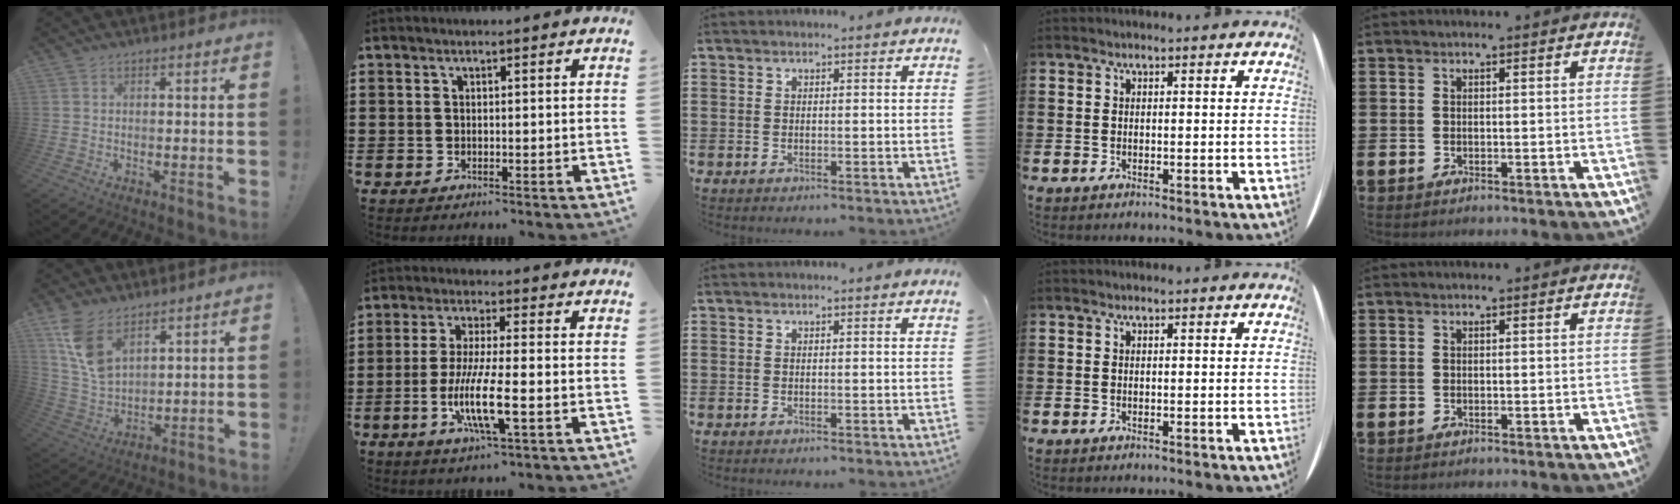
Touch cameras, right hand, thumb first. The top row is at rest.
{"thumb": {"total": 11.2, "force": [7.0, 6.0, 6.3], "torque": [-0.113, -0.036, 0.136]}, "index": {"total": 9.2, "force": [-2.8, 1.2, 8.7], "torque": [-0.178, -0.018, -0.055]}}